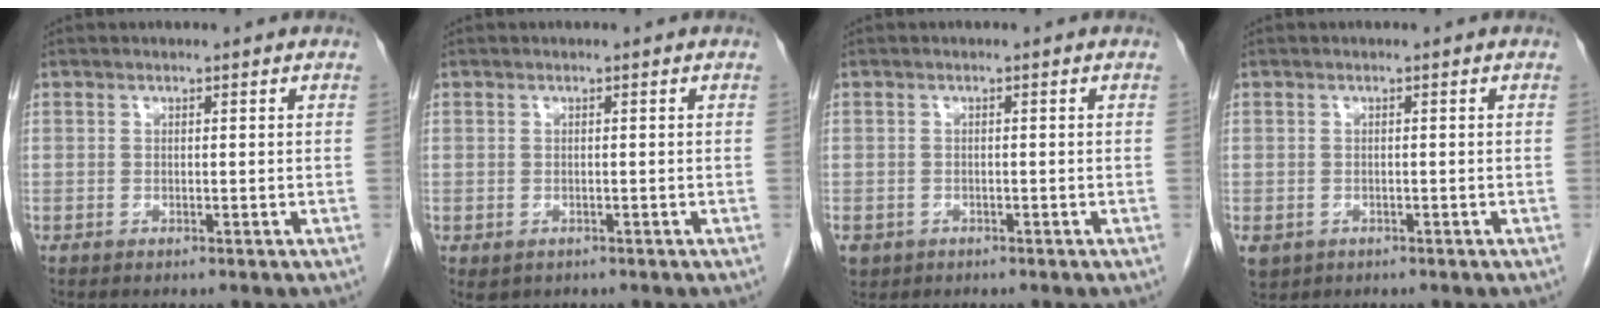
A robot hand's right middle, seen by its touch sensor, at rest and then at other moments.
{"total": 1.5, "force": [-0.7, 1.2, 0.6], "torque": [-0.010, 0.000, 0.001]}
{"total": 2.9, "force": [-1.7, 2.2, 0.7], "torque": [-0.013, -0.001, -0.025]}
{"total": 4.1, "force": [-2.0, 3.4, 1.4], "torque": [-0.032, -0.004, -0.026]}